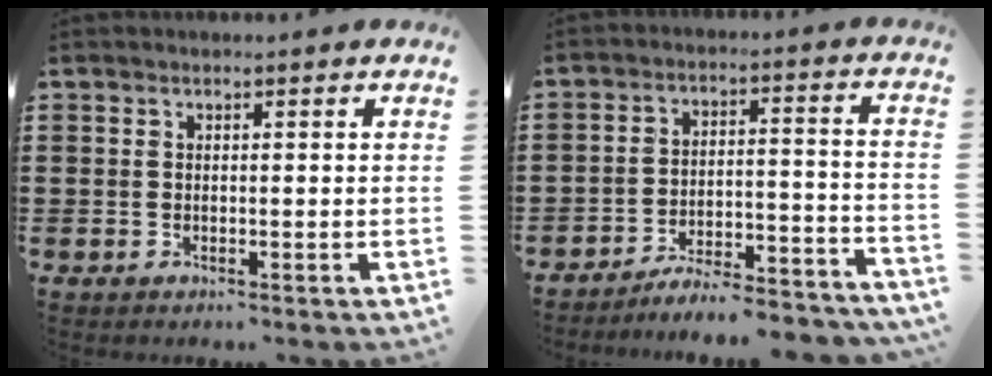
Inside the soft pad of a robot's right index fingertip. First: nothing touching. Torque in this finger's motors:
{"motor_torque": [2.14, 0.00, 0.58, 0.17]}